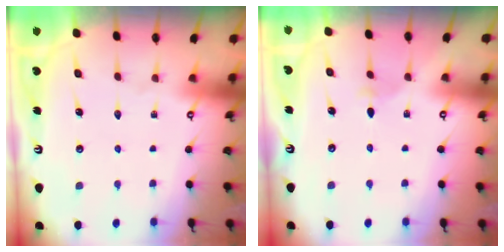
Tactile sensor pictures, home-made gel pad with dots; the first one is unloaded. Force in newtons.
{"total": 2.0, "press": 1.9, "slide": 0.5}